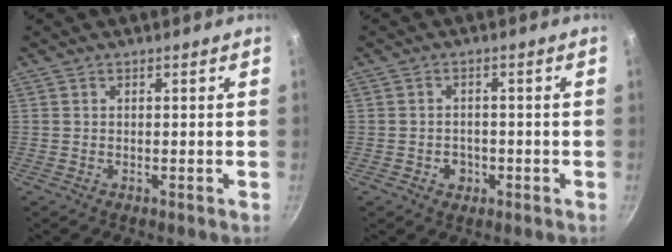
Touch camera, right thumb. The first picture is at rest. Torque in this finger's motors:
{"motor_torque": [0.44, -0.01, 0.19, -0.53, 0.06]}